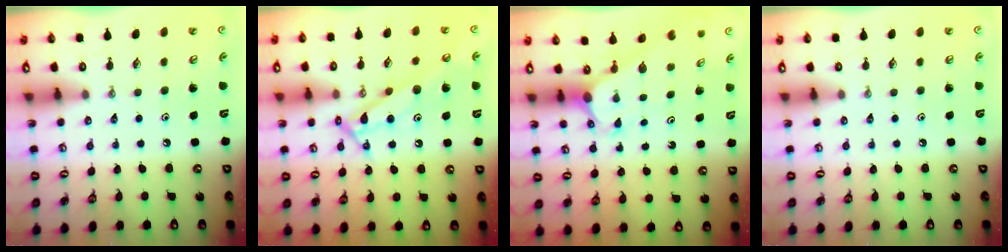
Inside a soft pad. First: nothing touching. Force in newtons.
{"total": 10.6, "press": 10.6, "slide": 0.3}
{"total": 2.6, "press": 2.6, "slide": 0.1}
{"total": 0.0}